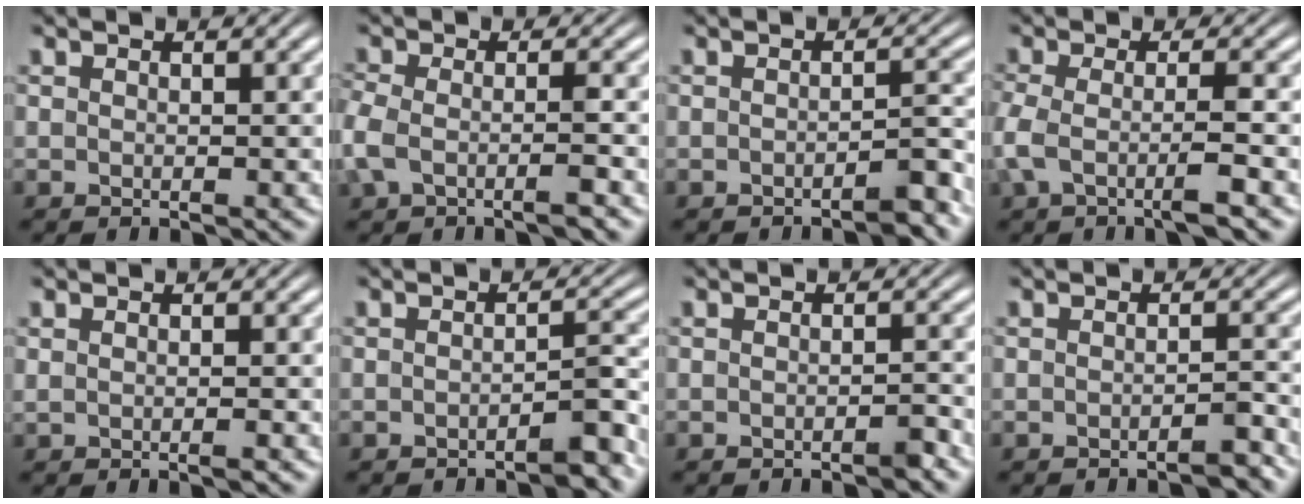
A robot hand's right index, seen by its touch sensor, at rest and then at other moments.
{"total": 3.4, "force": [-1.3, 1.8, 2.5], "torque": [-0.066, -0.011, -0.019]}
{"total": 2.1, "force": [-1.7, 0.1, 1.2], "torque": [-0.017, 0.000, -0.031]}
{"total": 3.9, "force": [-1.2, 1.7, 3.3], "torque": [-0.080, -0.014, -0.015]}
{"total": 0.7, "force": [0.0, -0.2, 0.7], "torque": [-0.007, 0.003, 0.002]}
{"total": 2.4, "force": [-1.8, 0.2, 1.7], "torque": [-0.021, 0.002, -0.032]}
{"total": 1.1, "force": [-1.0, -0.1, 0.4], "torque": [-0.007, 0.000, -0.020]}
{"total": 1.8, "force": [-1.7, 0.1, 0.7], "torque": [-0.011, 0.000, -0.032]}